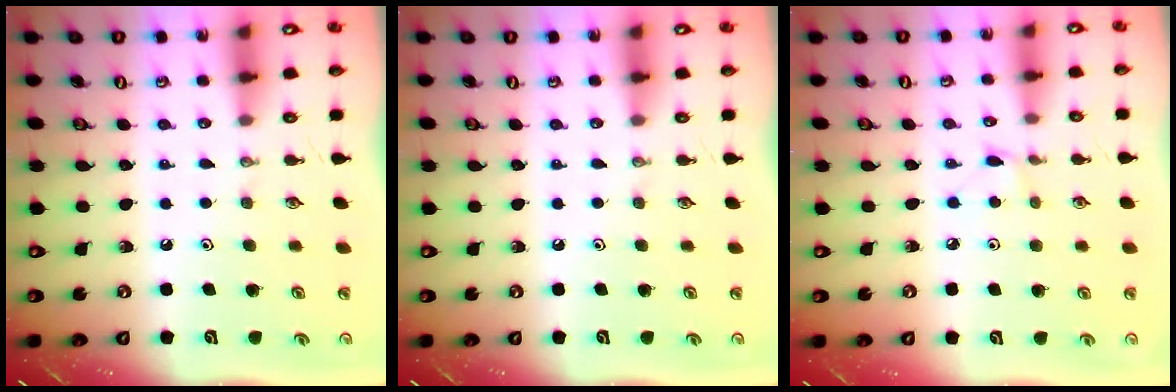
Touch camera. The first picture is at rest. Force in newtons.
{"total": 0.0}
{"total": 2.8, "press": 2.7, "slide": 0.4}